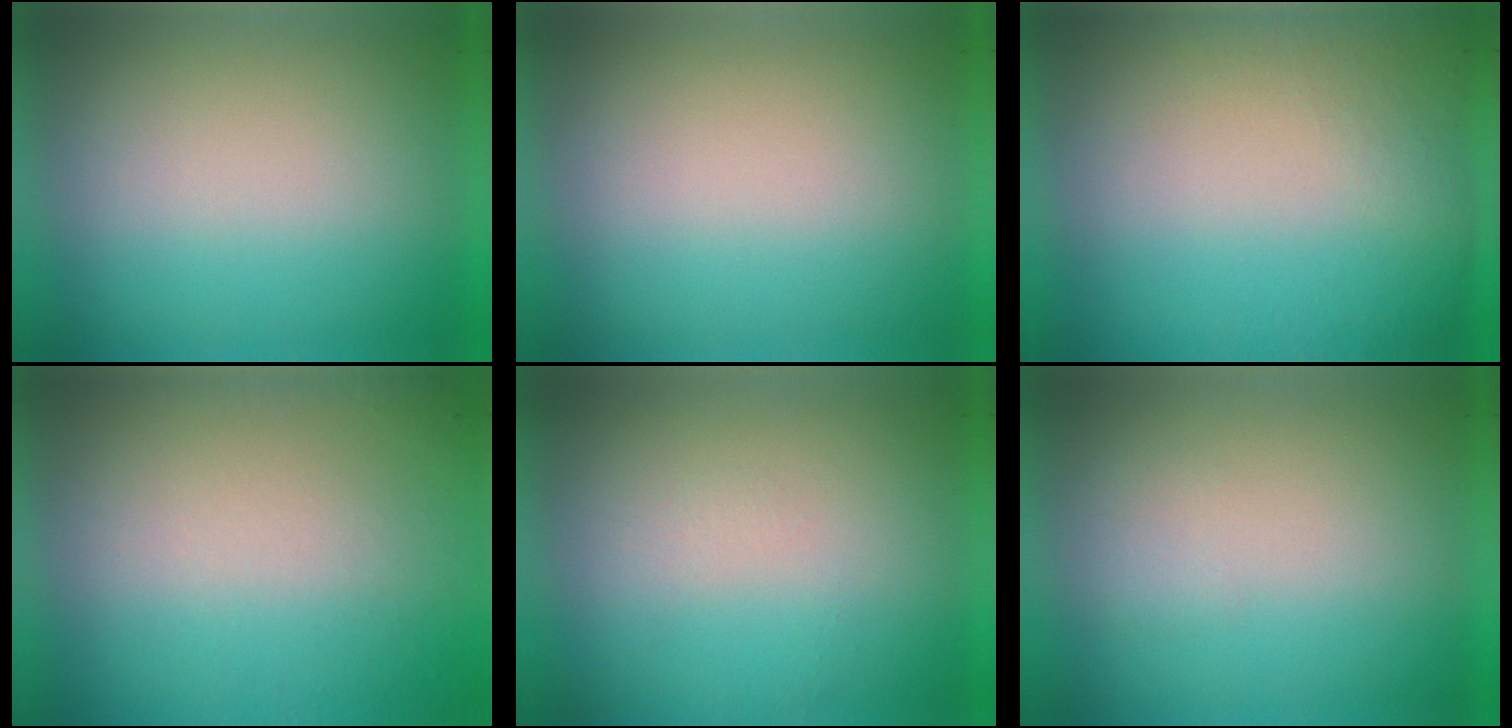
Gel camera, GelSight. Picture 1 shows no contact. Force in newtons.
{"total": 0.0}
{"total": 5.9}
{"total": 5.9}
{"total": 1.1}
{"total": 1.1}